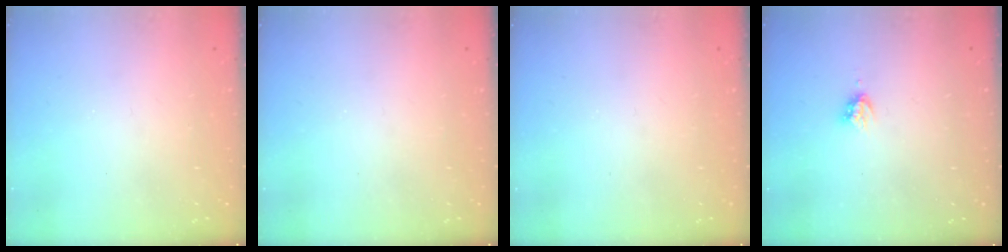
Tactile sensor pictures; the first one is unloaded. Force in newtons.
{"total": 0.0}
{"total": 0.0}
{"total": 3.6, "press": 3.6, "slide": 0.2}